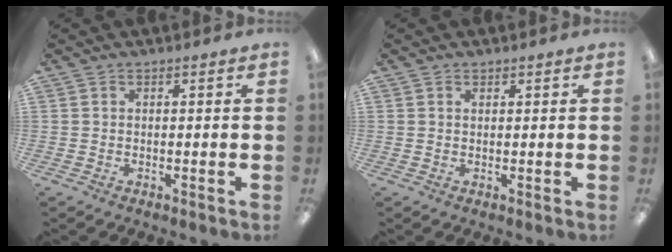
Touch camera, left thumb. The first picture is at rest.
{"total": 0.6, "force": [0.5, 0.3, 0.2], "torque": [0.003, -0.002, 0.007]}